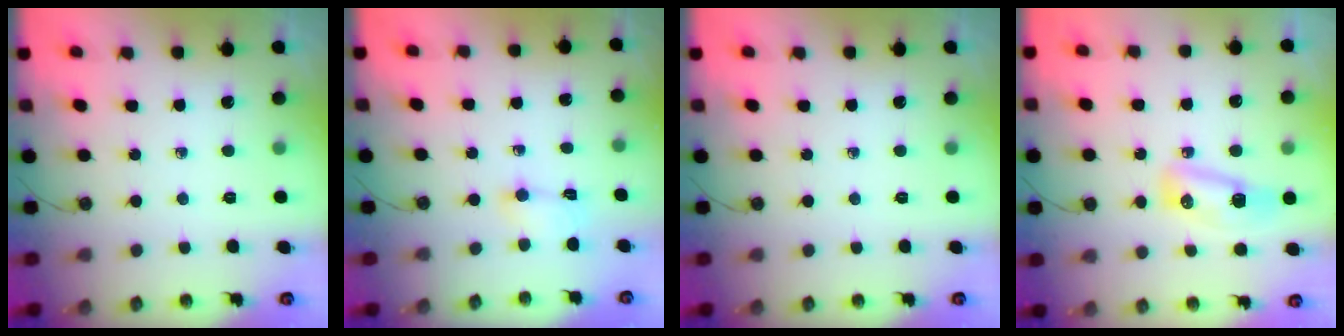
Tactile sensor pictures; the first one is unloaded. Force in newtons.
{"total": 3.5, "press": 3.4, "slide": 0.8}
{"total": 0.0}
{"total": 8.4, "press": 8.4, "slide": 0.9}